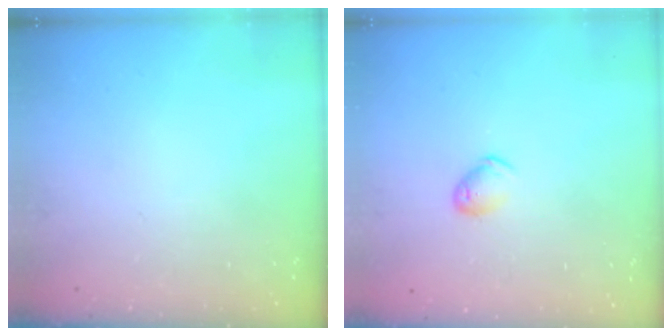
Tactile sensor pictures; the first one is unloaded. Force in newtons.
{"total": 5.3, "press": 5.2, "slide": 0.6}